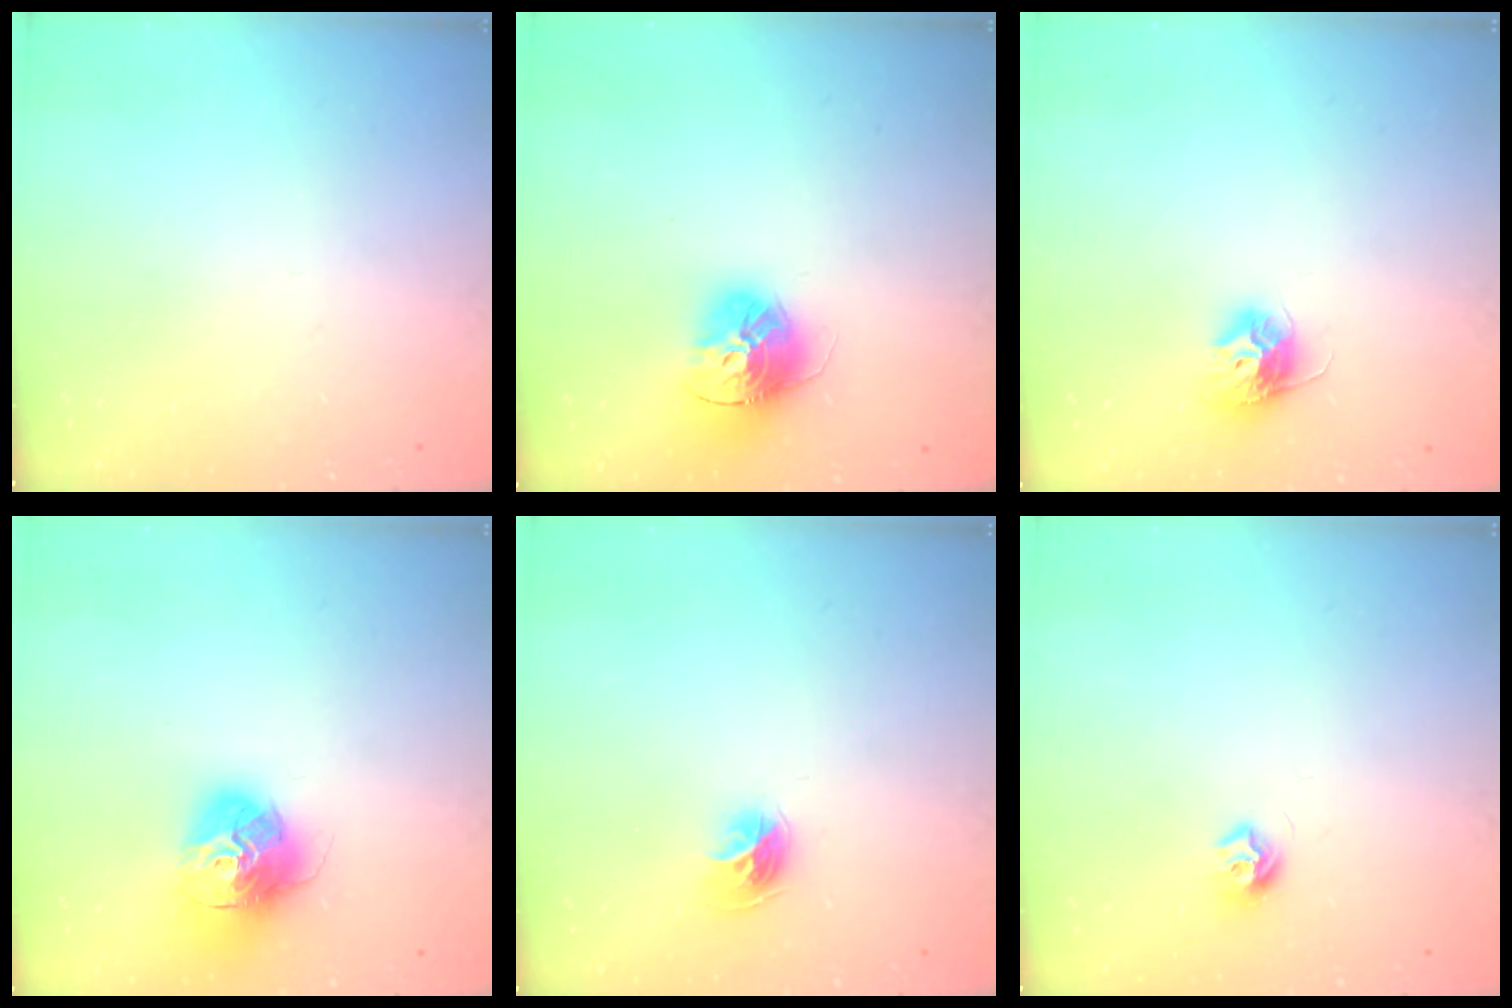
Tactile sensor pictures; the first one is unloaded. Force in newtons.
{"total": 15.1, "press": 15.0, "slide": 1.5}
{"total": 9.8, "press": 9.8, "slide": 0.3}
{"total": 15.4, "press": 15.3, "slide": 1.5}
{"total": 8.0, "press": 8.0, "slide": 0.7}
{"total": 7.6, "press": 7.6, "slide": 0.8}